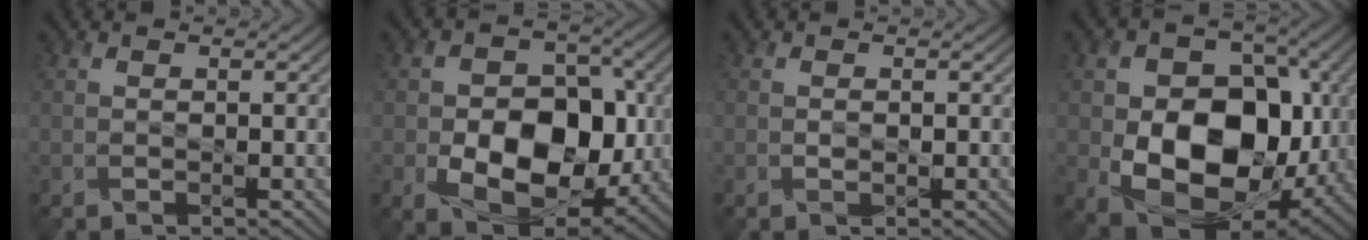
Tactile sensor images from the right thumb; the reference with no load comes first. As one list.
[{"total": 12.7, "force": [-2.6, 8.8, 8.8], "torque": [-0.139, -0.018, -0.043]}, {"total": 0.5, "force": [-0.1, 0.4, 0.3], "torque": [-0.003, -0.002, 0.000]}, {"total": 15.2, "force": [-1.8, 10.9, 10.4], "torque": [-0.174, -0.033, -0.029]}]